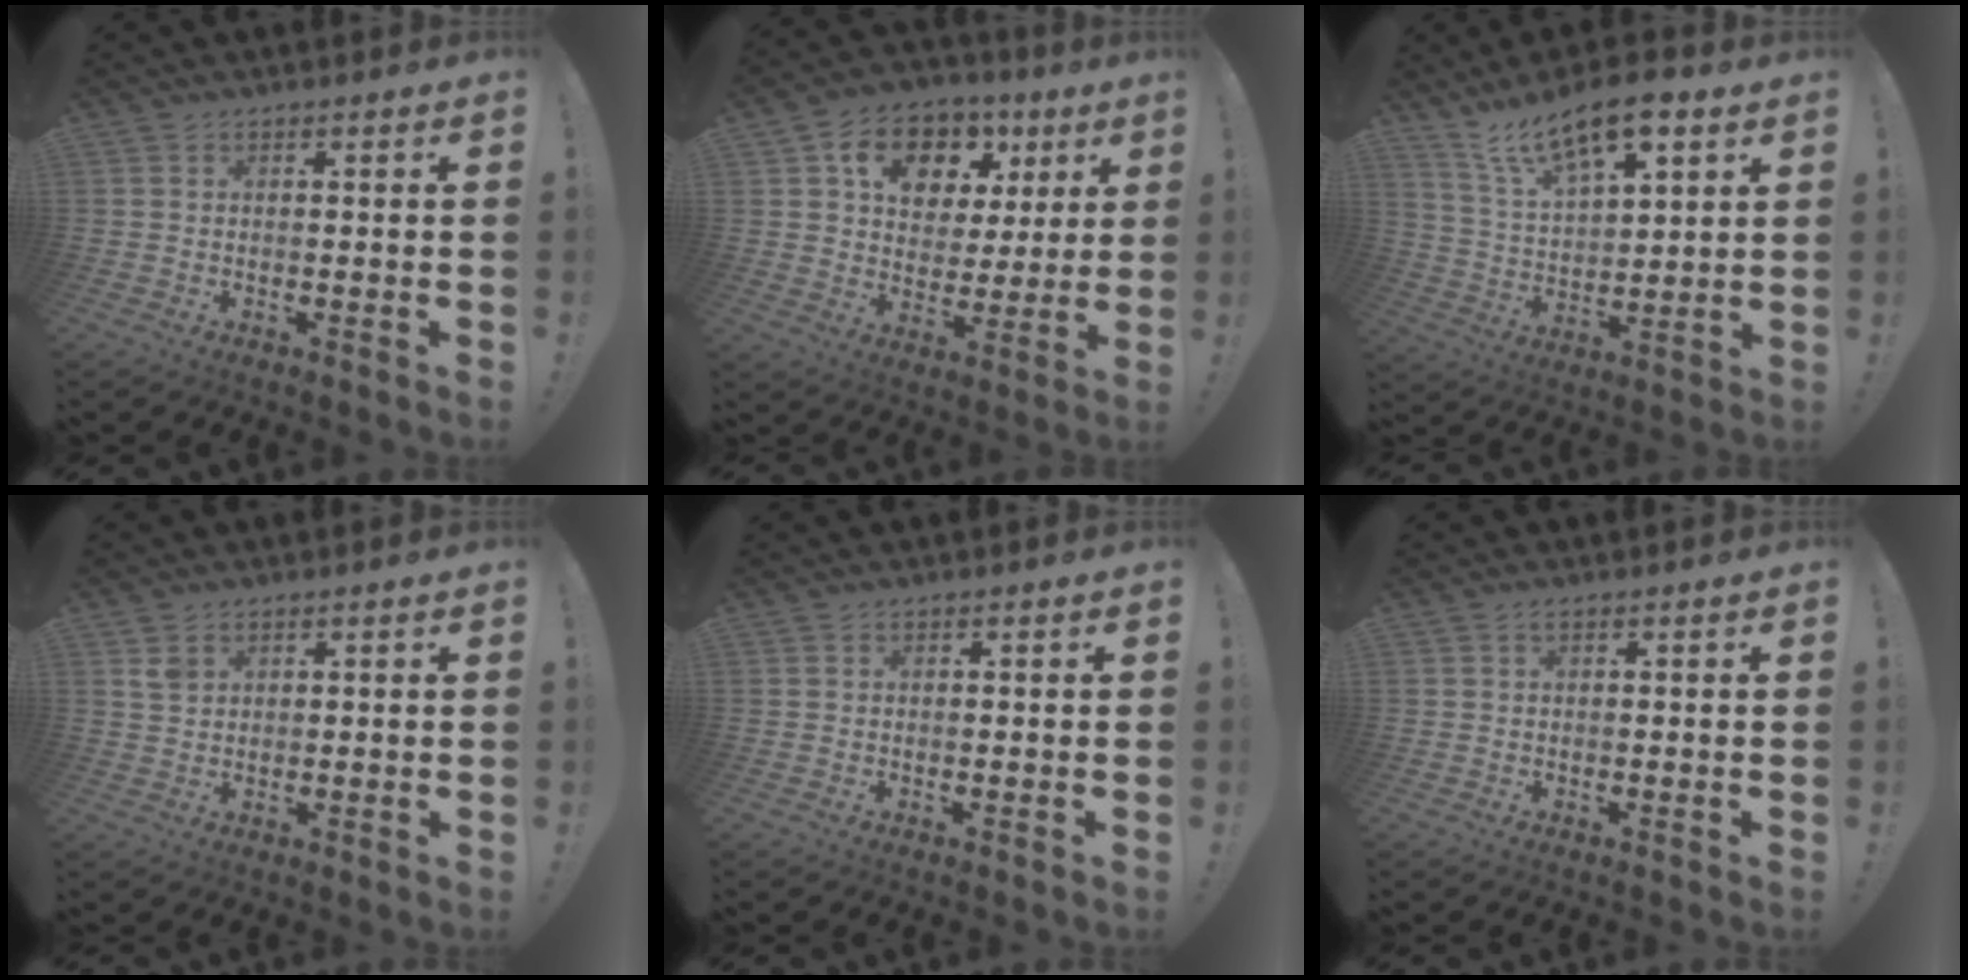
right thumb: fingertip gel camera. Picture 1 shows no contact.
{"total": 14.8, "force": [7.1, 10.7, 7.5], "torque": [-0.117, -0.021, 0.131]}
{"total": 14.4, "force": [9.9, 5.6, 8.8], "torque": [-0.161, -0.056, 0.177]}
{"total": 3.0, "force": [1.8, 2.0, 1.3], "torque": [-0.018, -0.007, 0.033]}
{"total": 0.0}
{"total": 0.7, "force": [0.3, 0.3, 0.5], "torque": [-0.003, -0.001, 0.003]}